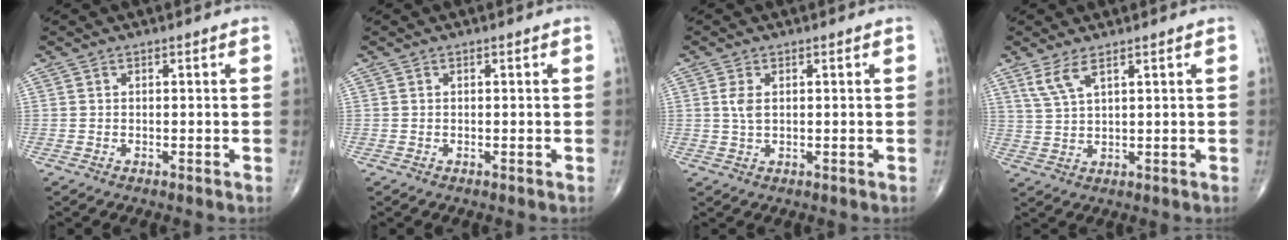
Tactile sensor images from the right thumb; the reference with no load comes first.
{"total": 0.0}
{"total": 2.6, "force": [0.6, 1.4, 2.2], "torque": [-0.047, 0.000, 0.013]}
{"total": 4.4, "force": [2.7, 1.2, 3.2], "torque": [-0.074, -0.009, 0.065]}